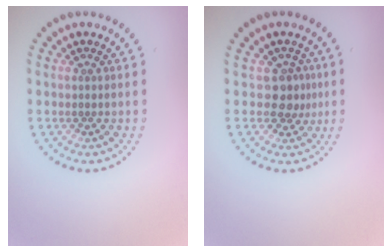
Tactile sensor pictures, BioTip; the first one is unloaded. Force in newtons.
{"total": 2.2, "press": 1.8, "slide": 1.3}